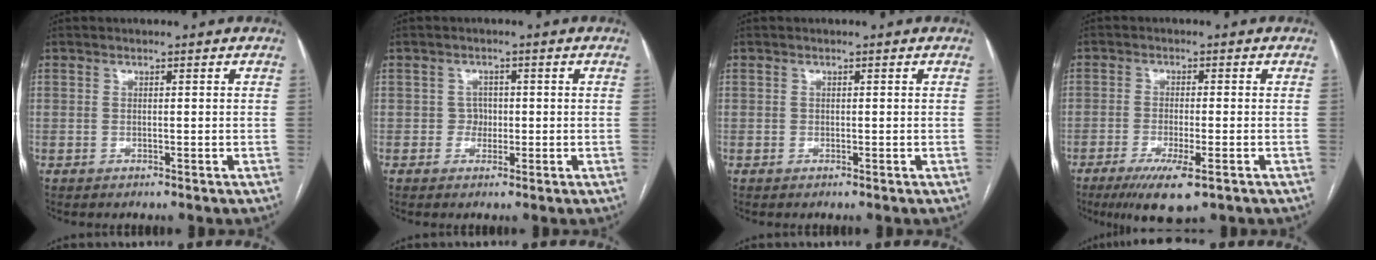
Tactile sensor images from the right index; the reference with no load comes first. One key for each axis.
{"total": 1.8, "fx": -0.3, "fy": 1.7, "fz": 0.4, "tx": 0.003, "ty": 0.007, "tz": -0.007}
{"total": 0.0}
{"total": 7.5, "fx": -4.4, "fy": 1.1, "fz": 6.1, "tx": -0.107, "ty": -0.020, "tz": -0.069}